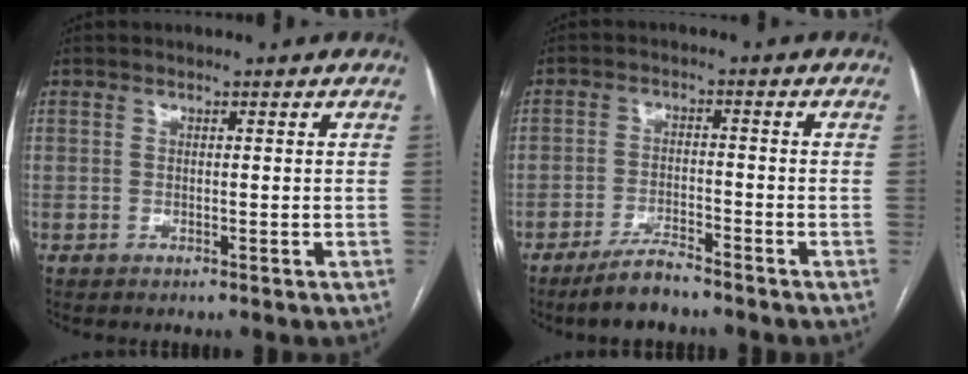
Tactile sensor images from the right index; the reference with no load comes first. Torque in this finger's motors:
{"motor_torque": [-0.36, -0.34, -0.69, -0.13]}